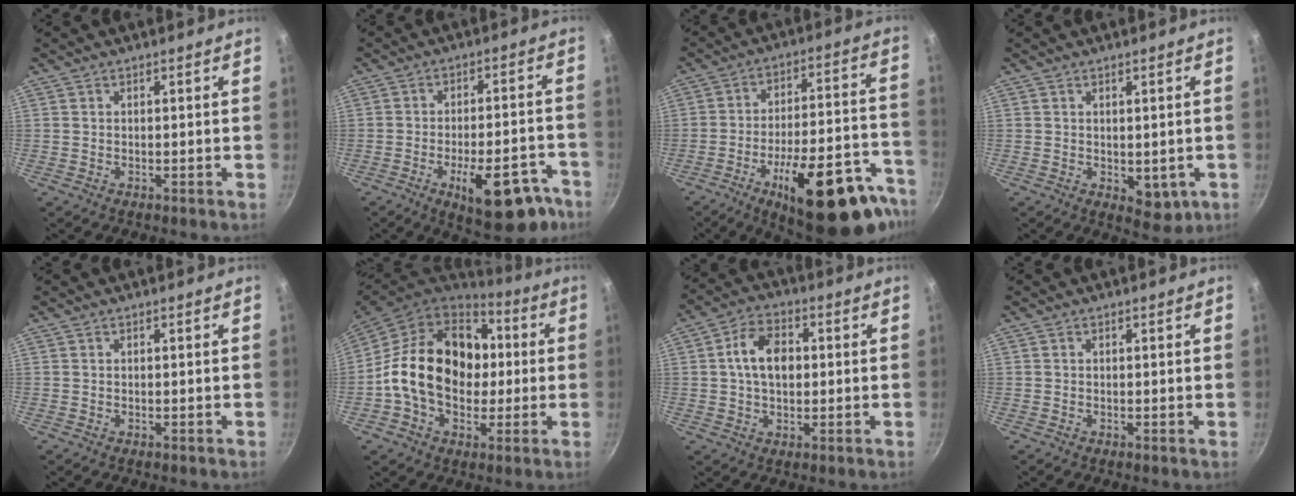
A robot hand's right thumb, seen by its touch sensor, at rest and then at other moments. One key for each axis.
{"total": 15.5, "fx": -8.0, "fy": 6.5, "fz": 11.5, "tx": -0.115, "ty": 0.041, "tz": -0.103}
{"total": 26.0, "fx": -14.9, "fy": 9.4, "fz": 19.2, "tx": -0.210, "ty": 0.074, "tz": -0.212}
{"total": 5.2, "fx": -0.9, "fy": 3.1, "fz": 4.1, "tx": -0.038, "ty": -0.004, "tz": -0.002}
{"total": 0.0}
{"total": 21.9, "fx": 0.6, "fy": 16.4, "fz": 14.4, "tx": -0.219, "ty": 0.035, "tz": 0.003}
{"total": 8.8, "fx": 0.9, "fy": 5.9, "fz": 6.5, "tx": -0.094, "ty": 0.017, "tz": 0.007}
{"total": 0.0}